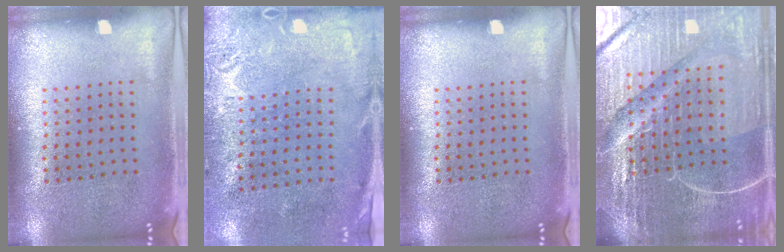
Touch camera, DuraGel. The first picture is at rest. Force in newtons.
{"total": 2.6, "press": 2.1, "slide": 1.6}
{"total": 0.0}
{"total": 5.9, "press": 5.4, "slide": 2.5}